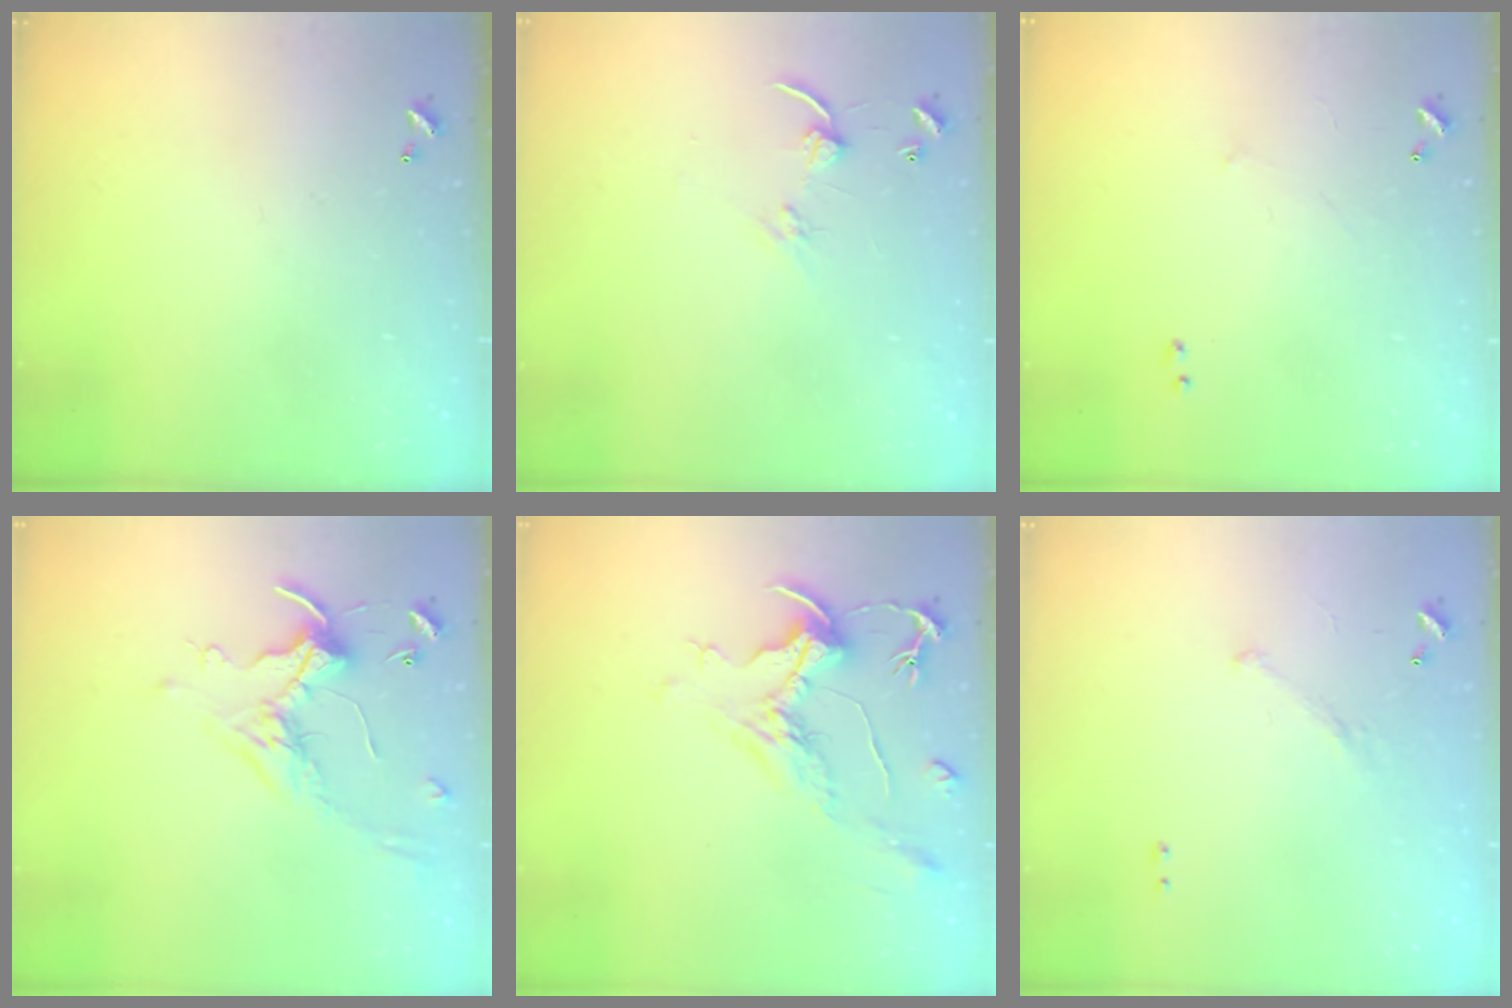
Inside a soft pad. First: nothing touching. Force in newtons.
{"total": 4.6, "press": 4.6, "slide": 0.4}
{"total": 2.5, "press": 2.4, "slide": 0.4}
{"total": 0.9, "press": 0.5, "slide": 0.7}
{"total": 2.1, "press": 1.6, "slide": 1.4}
{"total": 5.9, "press": 5.9, "slide": 0.8}